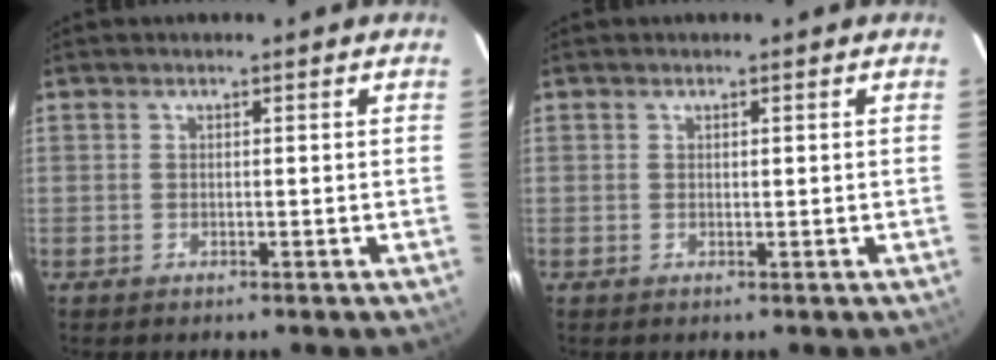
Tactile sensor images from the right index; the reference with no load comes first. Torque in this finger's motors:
{"motor_torque": [-0.34, 0.25, -0.02, -0.01]}